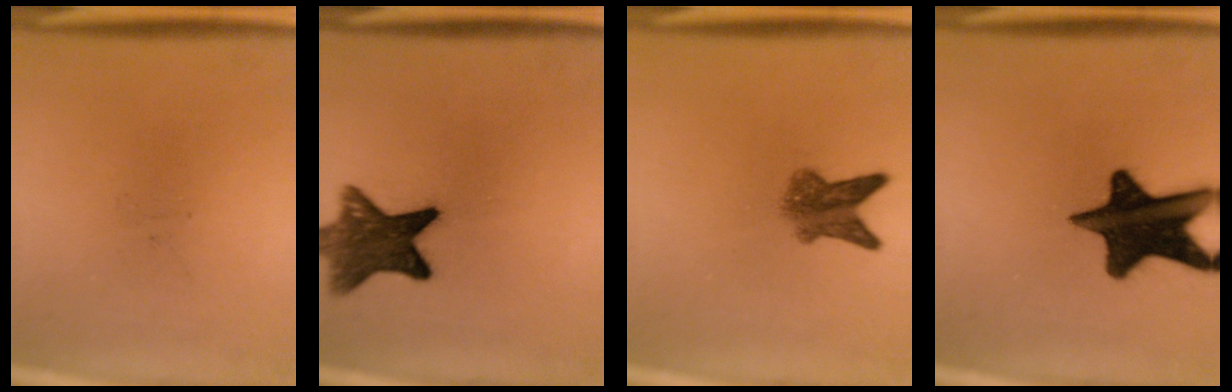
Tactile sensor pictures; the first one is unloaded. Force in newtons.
{"total": 10.4}
{"total": 5.0}
{"total": 17.0}